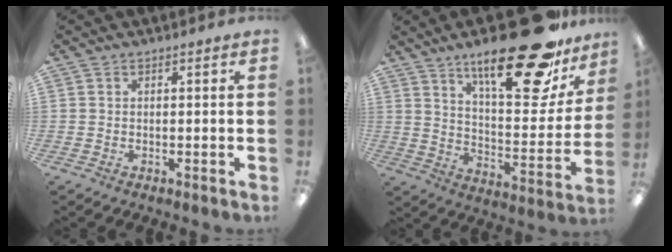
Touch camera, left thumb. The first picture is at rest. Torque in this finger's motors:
{"motor_torque": [0.41, 0.47, 1.56, -1.21, 0.22]}